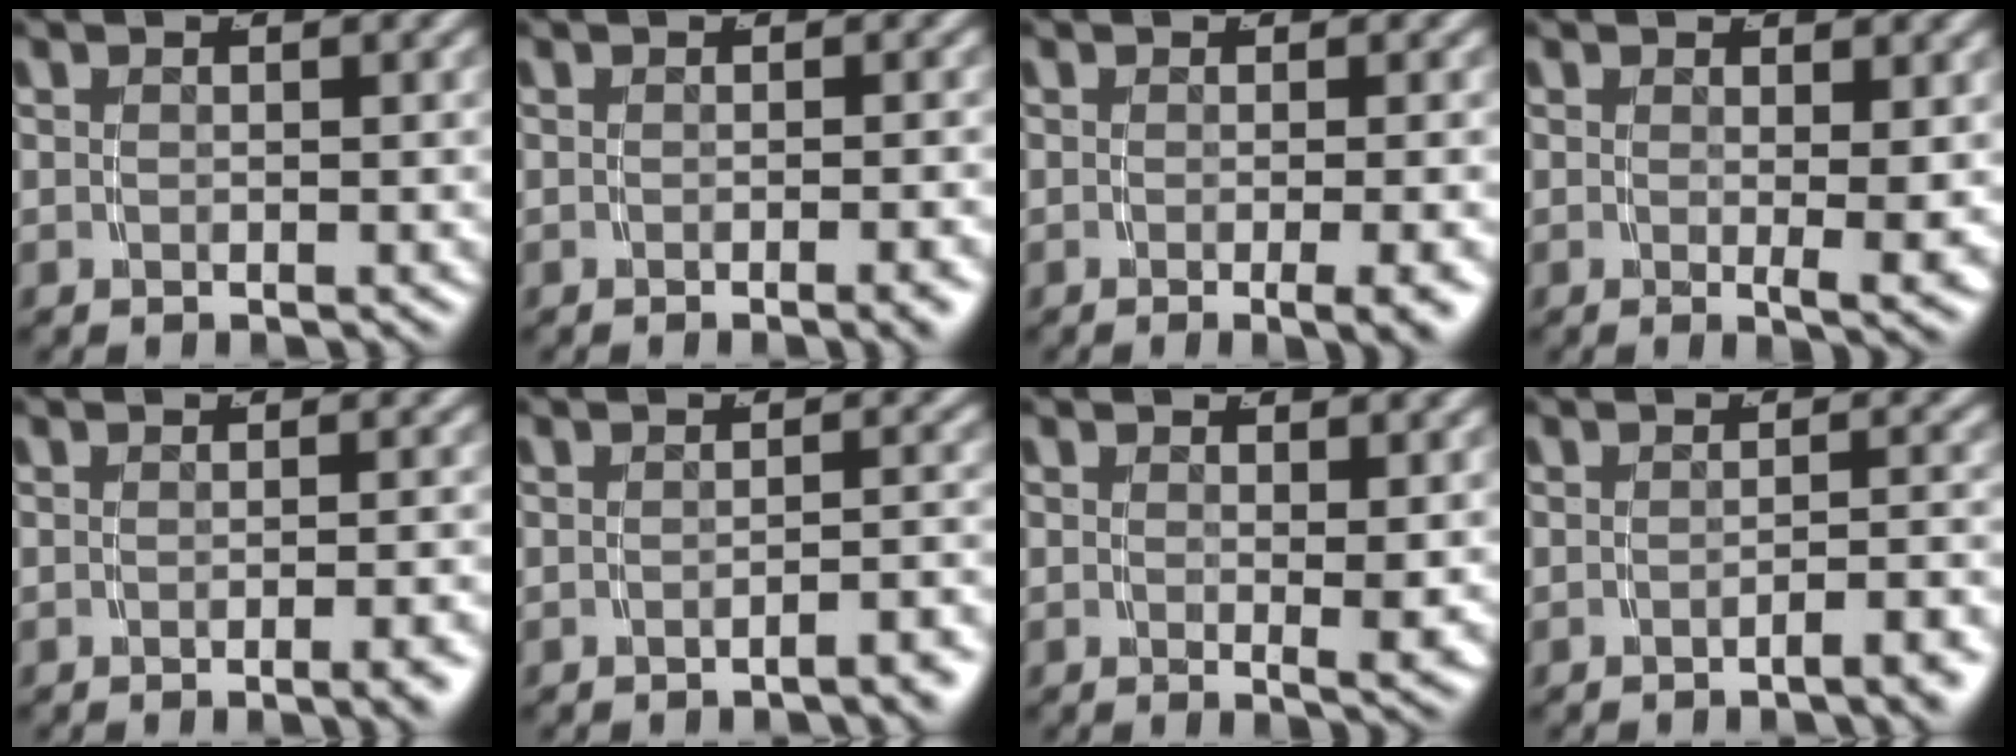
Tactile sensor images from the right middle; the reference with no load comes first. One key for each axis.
{"total": 1.3, "fx": -0.8, "fy": -0.4, "fz": 0.9, "tx": -0.011, "ty": 0.009, "tz": -0.017}
{"total": 3.0, "fx": -1.6, "fy": -0.2, "fz": 2.5, "tx": -0.024, "ty": -0.002, "tz": -0.023}
{"total": 2.3, "fx": 0.2, "fy": -0.4, "fz": 2.3, "tx": -0.029, "ty": -0.014, "tz": 0.006}
{"total": 1.6, "fx": -1.1, "fy": -0.4, "fz": 1.1, "tx": -0.012, "ty": 0.011, "tz": -0.022}
{"total": 2.4, "fx": -2.1, "fy": -0.1, "fz": 1.1, "tx": -0.008, "ty": 0.009, "tz": -0.038}
{"total": 1.5, "fx": 0.5, "fy": -0.4, "fz": 1.4, "tx": -0.016, "ty": -0.012, "tz": 0.010}
{"total": 2.4, "fx": -1.9, "fy": -0.2, "fz": 1.4, "tx": -0.014, "ty": 0.008, "tz": -0.036}